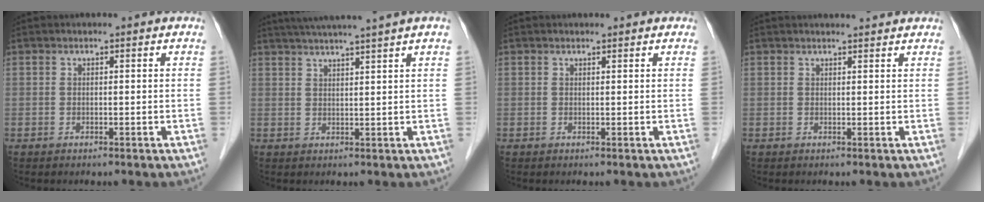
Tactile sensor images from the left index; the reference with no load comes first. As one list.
[{"total": 9.4, "force": [8.1, -1.5, 4.7], "torque": [-0.074, 0.020, 0.112]}, {"total": 1.2, "force": [1.1, 0.4, 0.2], "torque": [-0.008, 0.011, 0.018]}, {"total": 5.3, "force": [5.1, 0.4, 1.2], "torque": [-0.014, 0.025, 0.058]}]